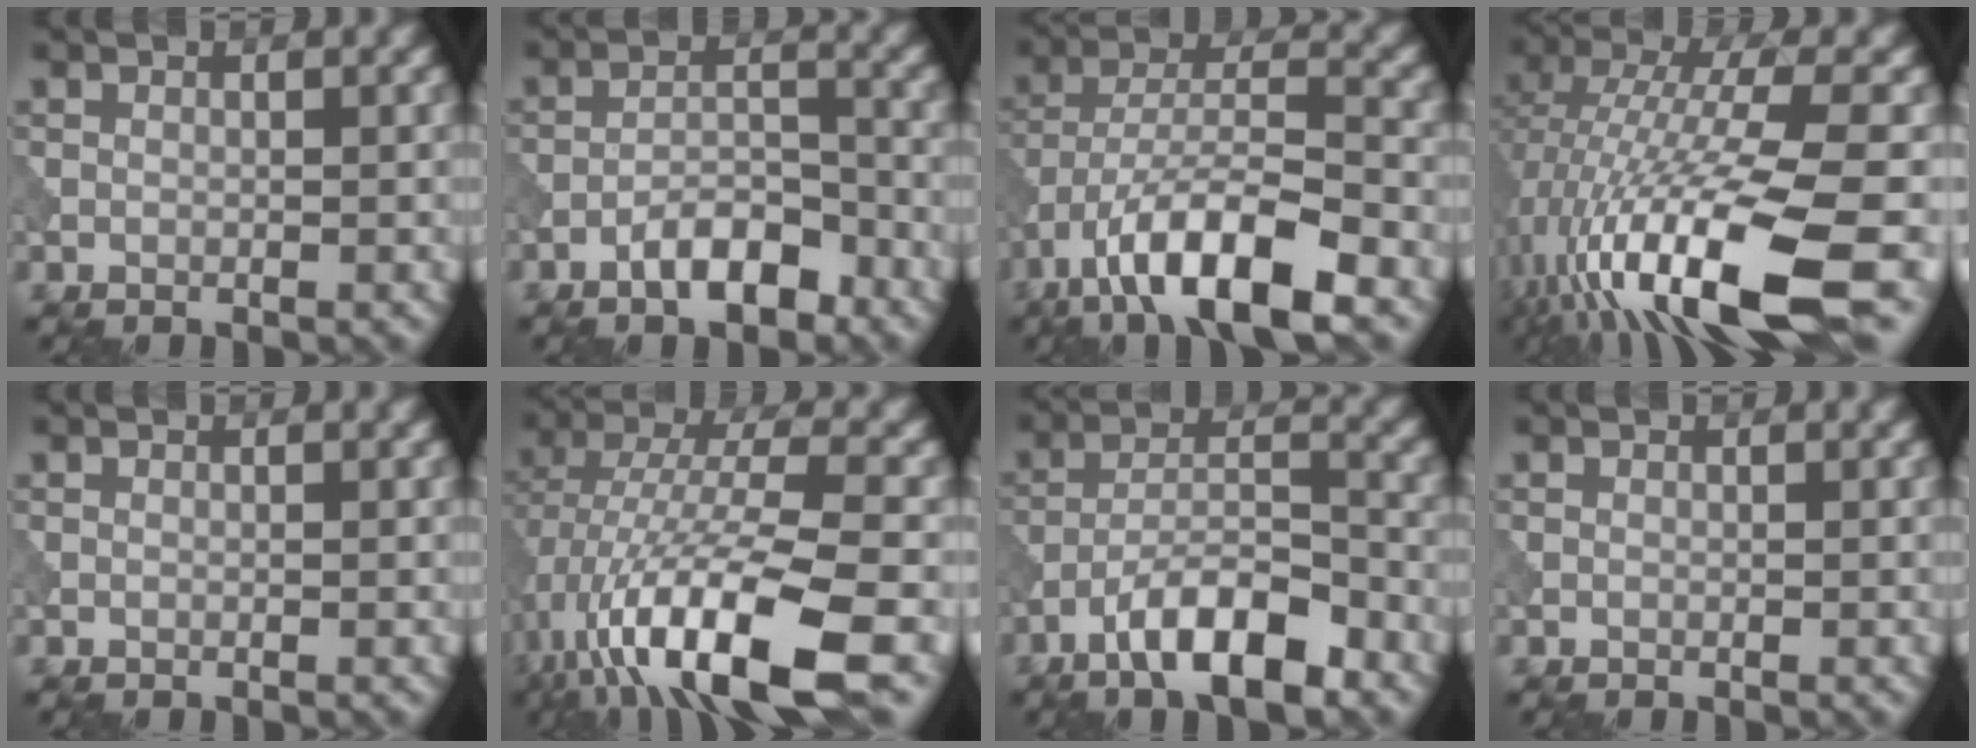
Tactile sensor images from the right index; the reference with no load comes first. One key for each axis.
{"total": 4.3, "fx": -2.8, "fy": 1.5, "fz": 2.9, "tx": -0.043, "ty": 0.013, "tz": -0.053}
{"total": 10.5, "fx": -6.2, "fy": 3.0, "fz": 7.9, "tx": -0.132, "ty": 0.010, "tz": -0.115}
{"total": 15.2, "fx": -4.9, "fy": 4.1, "fz": 13.8, "tx": -0.262, "ty": -0.007, "tz": -0.075}
{"total": 0.0}
{"total": 14.0, "fx": -5.6, "fy": 4.6, "fz": 12.0, "tx": -0.224, "ty": -0.002, "tz": -0.096}
{"total": 7.4, "fx": -4.7, "fy": 2.2, "fz": 5.3, "tx": -0.085, "ty": 0.011, "tz": -0.085}
{"total": 0.0}